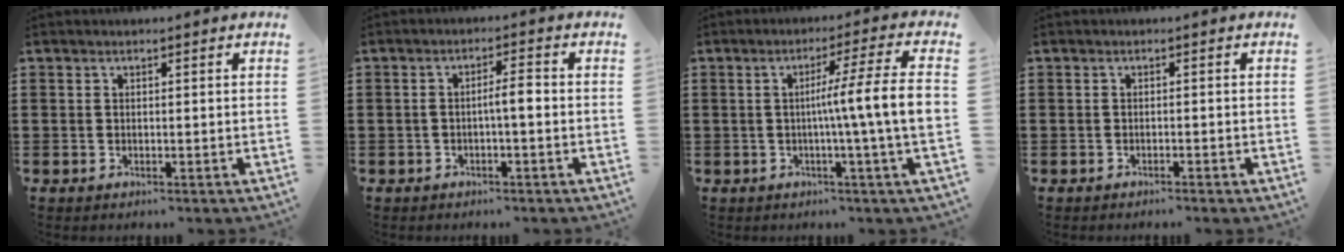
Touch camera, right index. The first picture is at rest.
{"total": 3.0, "force": [-0.5, 0.4, 2.9], "torque": [-0.053, 0.004, -0.012]}
{"total": 9.2, "force": [-0.2, -0.7, 9.1], "torque": [-0.149, -0.014, -0.014]}
{"total": 0.7, "force": [-0.7, 0.0, 0.2], "torque": [-0.007, -0.001, -0.014]}